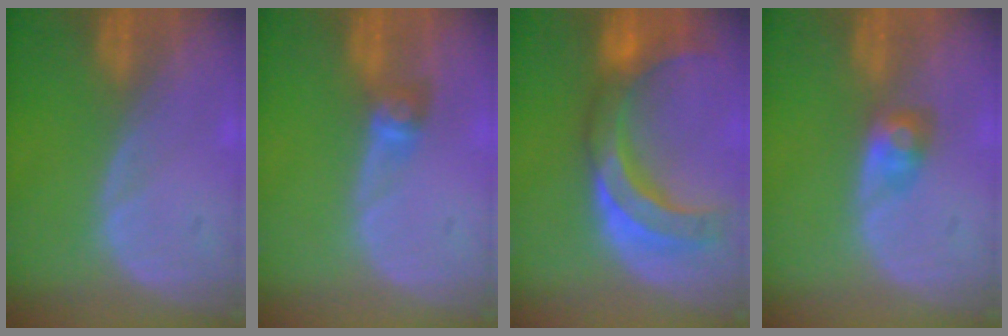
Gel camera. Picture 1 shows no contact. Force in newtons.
{"total": 2.6, "press": 2.4, "slide": 1.0}
{"total": 10.3, "press": 9.4, "slide": 4.3}
{"total": 2.9, "press": 2.7, "slide": 1.1}